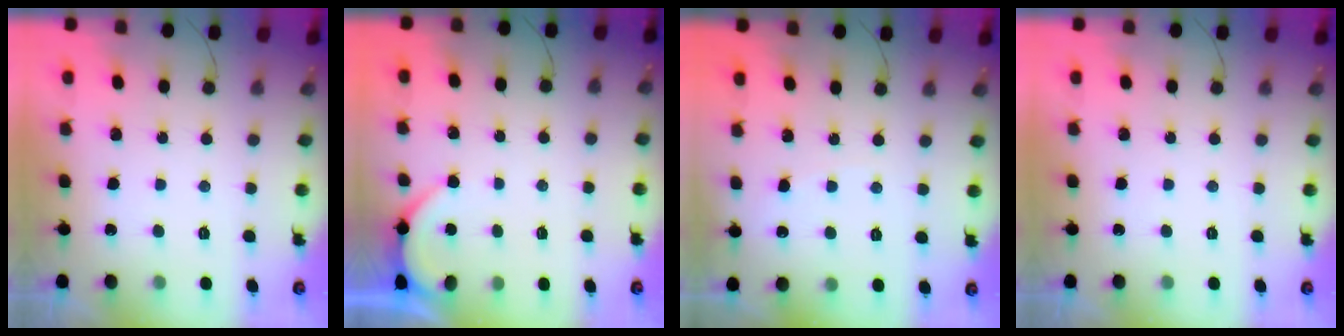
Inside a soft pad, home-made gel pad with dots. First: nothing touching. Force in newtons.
{"total": 1.3, "press": 1.3, "slide": 0.2}
{"total": 2.0, "press": 2.0, "slide": 0.2}
{"total": 0.0}